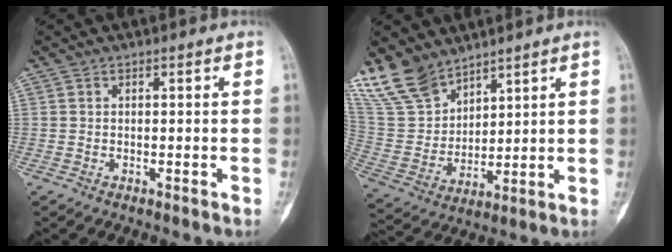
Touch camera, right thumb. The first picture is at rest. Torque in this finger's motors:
{"motor_torque": [-1.34, 1.76, -0.43, 0.74, 0.00]}